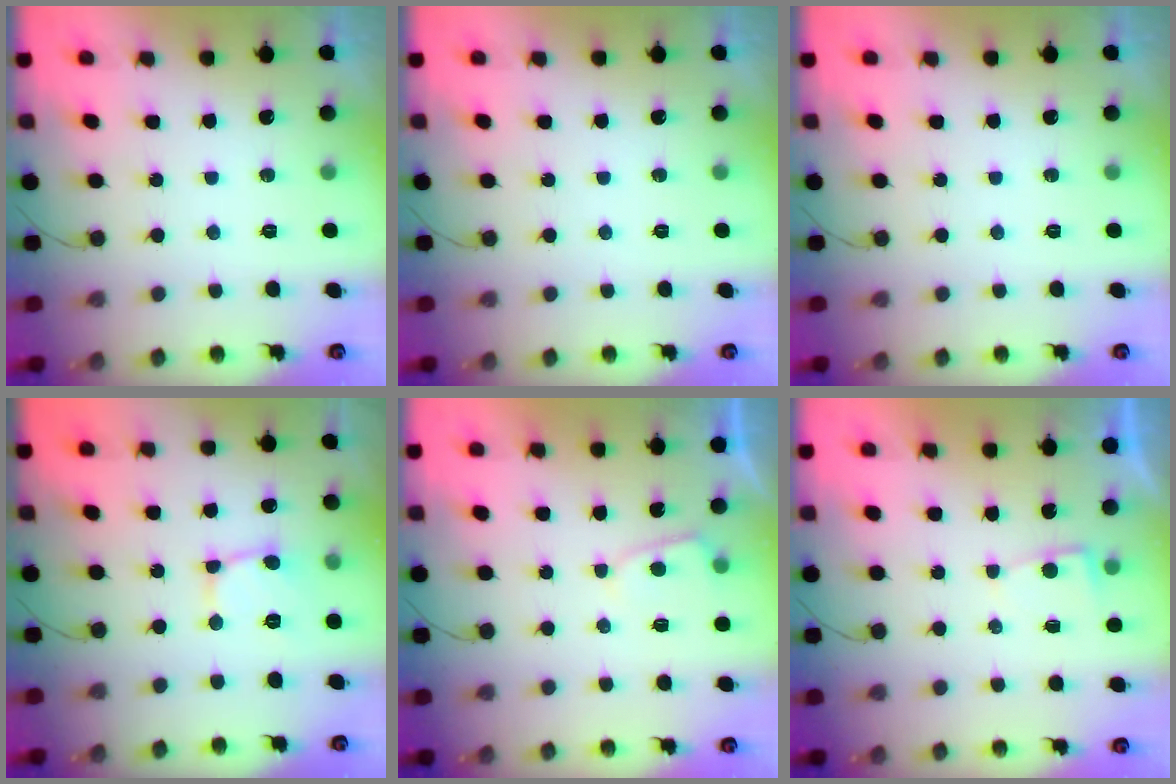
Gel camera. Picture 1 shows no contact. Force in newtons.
{"total": 0.0}
{"total": 0.0}
{"total": 2.7, "press": 2.7, "slide": 0.2}
{"total": 2.1, "press": 2.1, "slide": 0.3}
{"total": 1.8, "press": 1.8, "slide": 0.2}